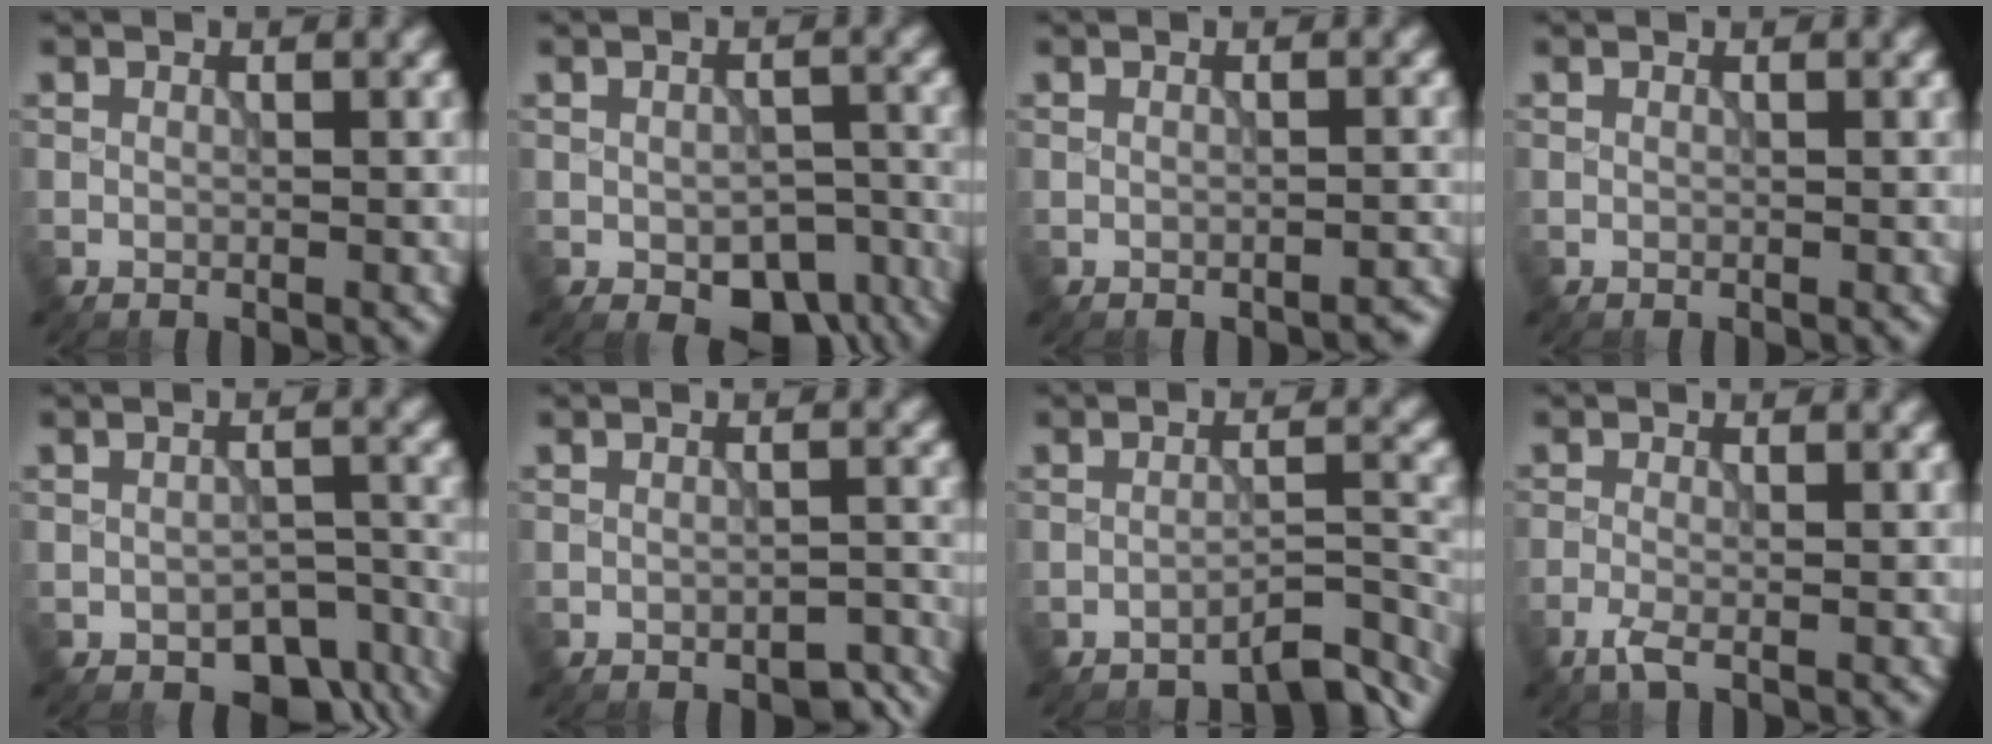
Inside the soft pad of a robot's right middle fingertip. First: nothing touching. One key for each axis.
{"total": 5.9, "fx": -3.1, "fy": 3.3, "fz": 3.8, "tx": -0.047, "ty": -0.022, "tz": -0.031}
{"total": 0.9, "fx": -0.8, "fy": 0.2, "fz": 0.1, "tx": -0.002, "ty": 0.001, "tz": -0.011}
{"total": 0.0}
{"total": 5.2, "fx": -3.4, "fy": 2.9, "fz": 2.7, "tx": -0.024, "ty": -0.018, "tz": -0.038}
{"total": 2.1, "fx": -1.8, "fy": 0.8, "fz": 0.9, "tx": -0.010, "ty": 0.000, "tz": -0.021}
{"total": 3.8, "fx": -3.4, "fy": 0.7, "fz": 1.6, "tx": -0.017, "ty": 0.007, "tz": -0.052}
{"total": 1.7, "fx": -1.0, "fy": 0.3, "fz": 1.4, "tx": -0.030, "ty": -0.001, "tz": -0.026}